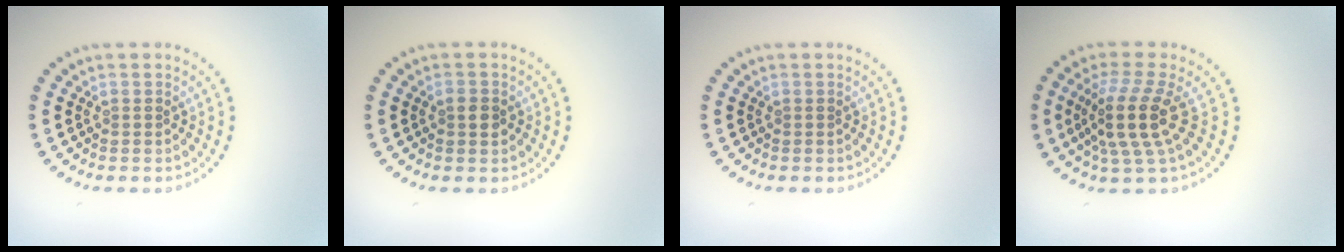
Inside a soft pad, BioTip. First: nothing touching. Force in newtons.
{"total": 1.3, "press": 1.3, "slide": 0.0}
{"total": 0.0}
{"total": 4.5, "press": 3.5, "slide": 2.9}